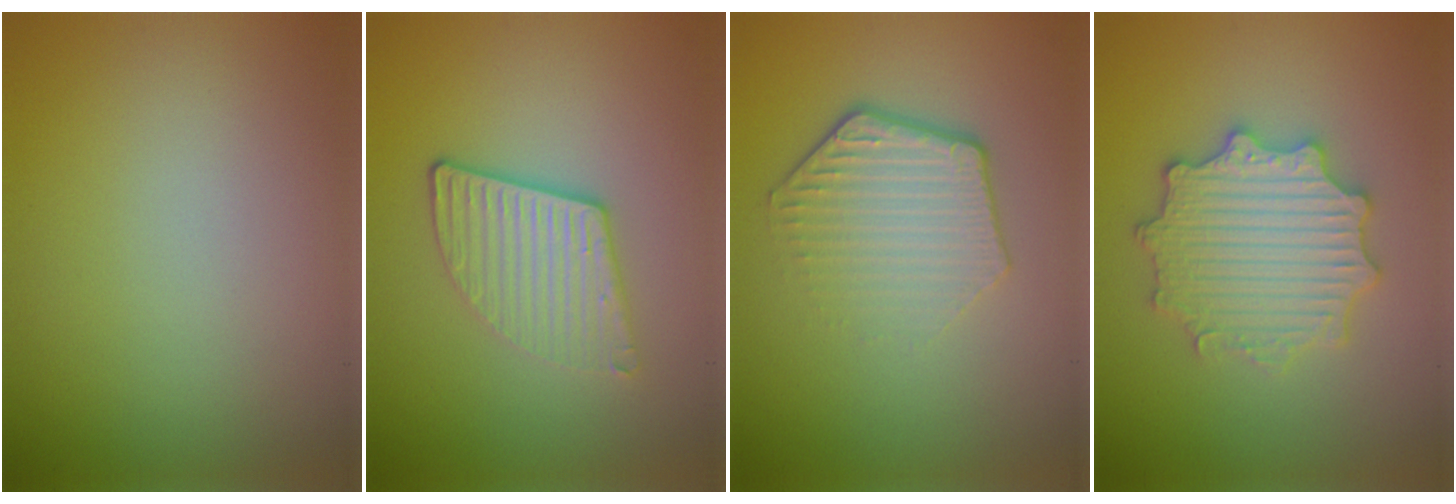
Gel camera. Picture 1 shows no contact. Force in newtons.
{"total": 3.4, "press": 3.0, "slide": 1.5}
{"total": 4.1, "press": 3.2, "slide": 2.5}
{"total": 5.6, "press": 5.5, "slide": 1.0}